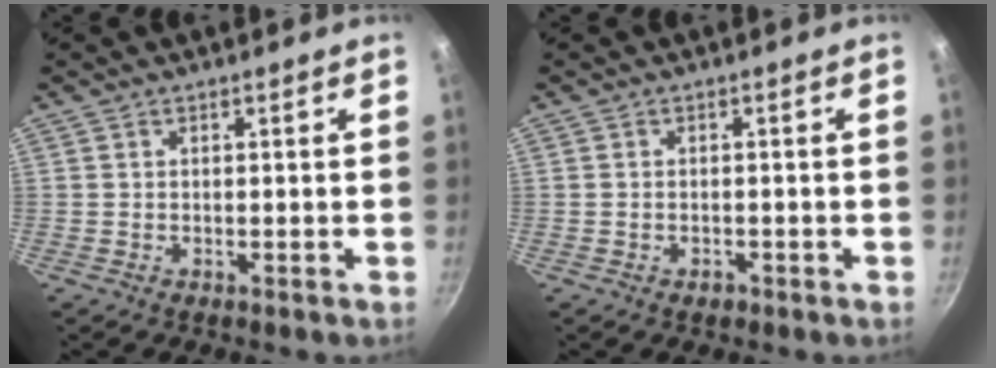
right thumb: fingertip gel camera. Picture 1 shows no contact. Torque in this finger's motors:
{"motor_torque": [-0.30, 0.05, -0.22, 0.02, -0.01]}